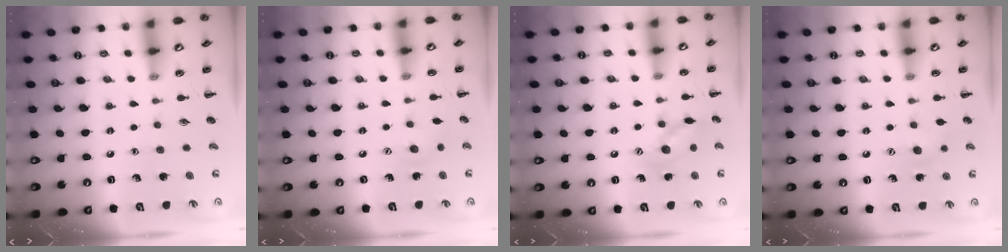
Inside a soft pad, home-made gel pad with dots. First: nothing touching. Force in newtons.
{"total": 3.9, "press": 3.8, "slide": 0.9}
{"total": 10.7, "press": 10.7, "slide": 0.6}
{"total": 7.0, "press": 6.8, "slide": 1.8}